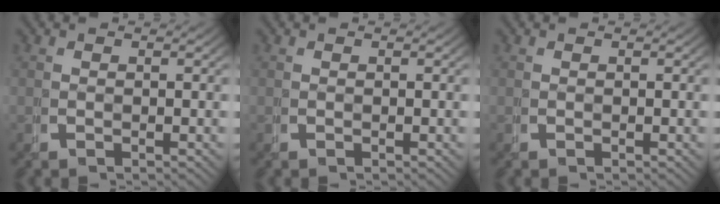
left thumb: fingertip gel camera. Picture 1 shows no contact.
{"total": 0.0}
{"total": 0.0}